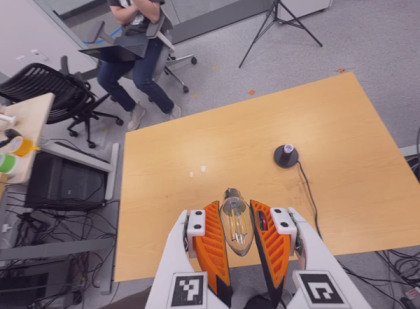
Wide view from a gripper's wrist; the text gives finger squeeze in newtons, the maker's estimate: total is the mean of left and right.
{"total": 14.8, "left": 16.5, "right": 13.1}